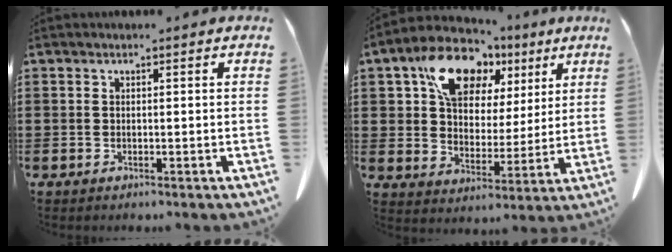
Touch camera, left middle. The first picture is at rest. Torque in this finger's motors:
{"motor_torque": [2.14, 0.00, 0.84, 0.21]}